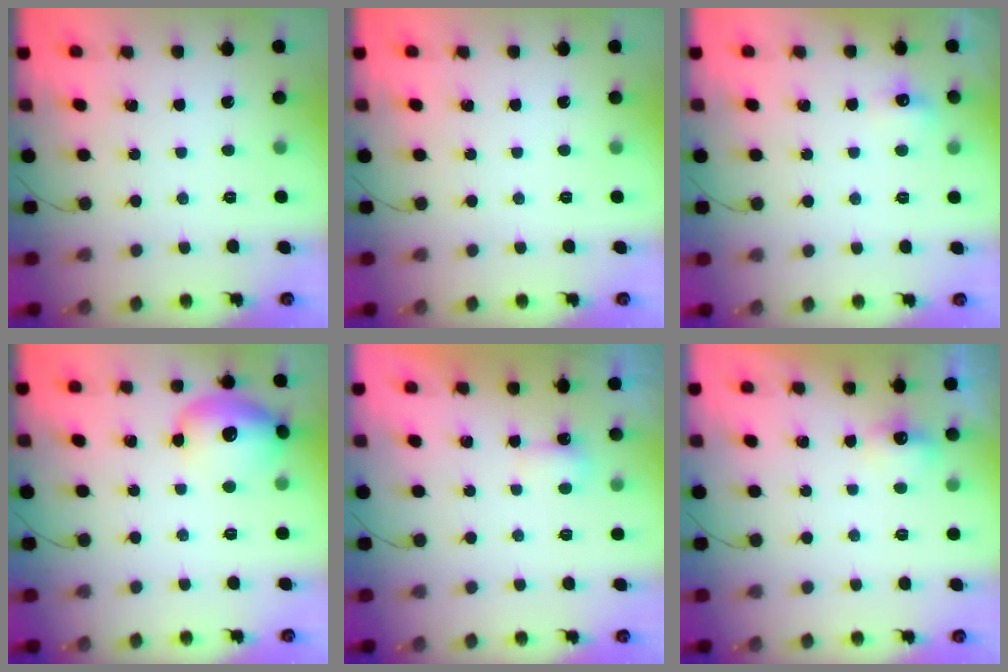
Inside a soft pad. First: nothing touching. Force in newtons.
{"total": 0.0}
{"total": 4.9, "press": 4.8, "slide": 1.2}
{"total": 13.4, "press": 13.2, "slide": 2.3}
{"total": 3.0, "press": 2.9, "slide": 0.8}
{"total": 6.4, "press": 5.8, "slide": 2.6}